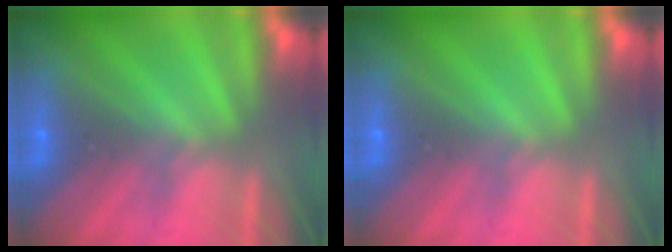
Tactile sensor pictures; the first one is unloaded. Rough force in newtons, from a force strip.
{"total": 0.0}